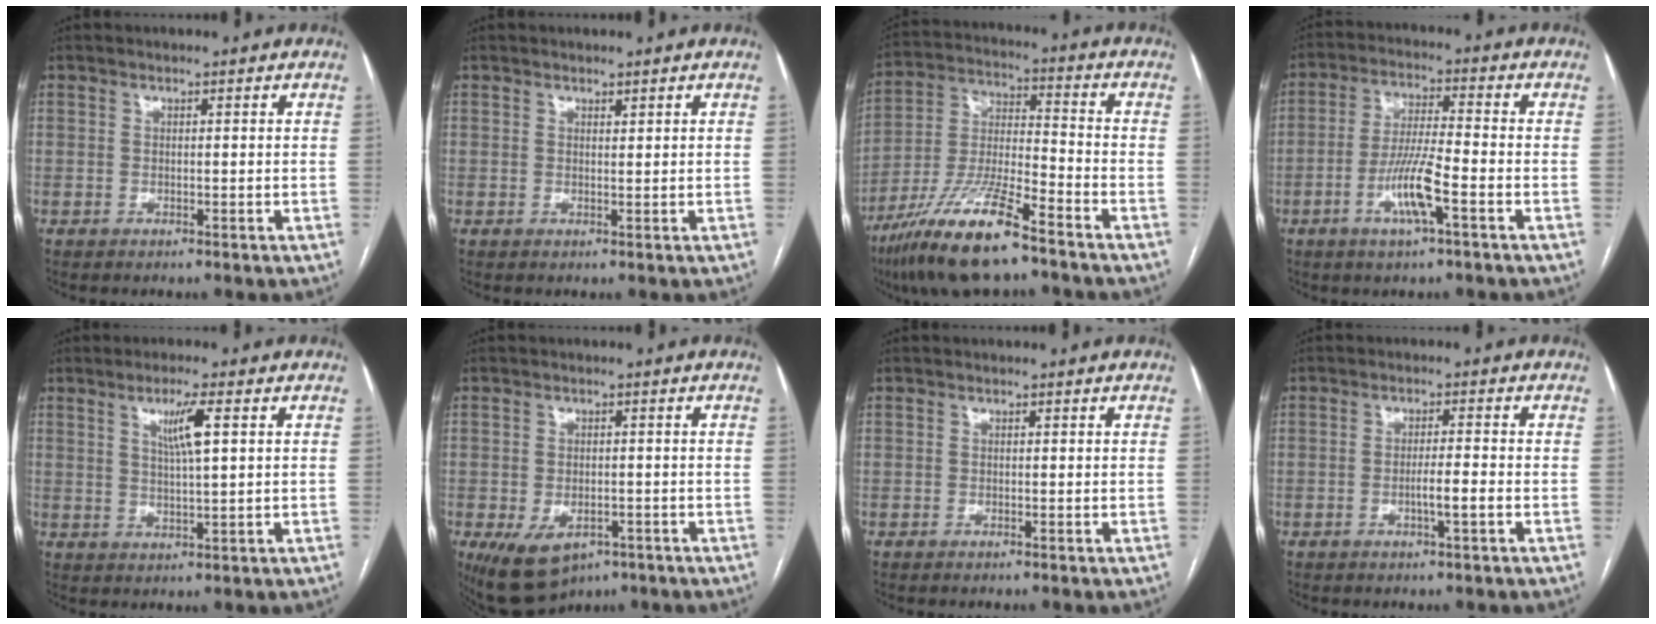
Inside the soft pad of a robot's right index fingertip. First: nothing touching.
{"total": 0.5, "force": [0.5, 0.1, 0.2], "torque": [-0.005, -0.005, 0.008]}
{"total": 15.1, "force": [-10.3, 2.1, 10.8], "torque": [-0.222, -0.022, -0.190]}
{"total": 8.4, "force": [-3.4, 0.7, 7.7], "torque": [-0.152, -0.003, -0.064]}
{"total": 5.0, "force": [1.8, 0.0, 4.7], "torque": [-0.083, -0.002, 0.033]}
{"total": 8.6, "force": [-4.6, 5.1, 5.2], "torque": [-0.090, -0.005, -0.060]}
{"total": 0.0}
{"total": 3.2, "force": [-1.1, 0.0, 3.0], "torque": [-0.050, -0.001, -0.019]}